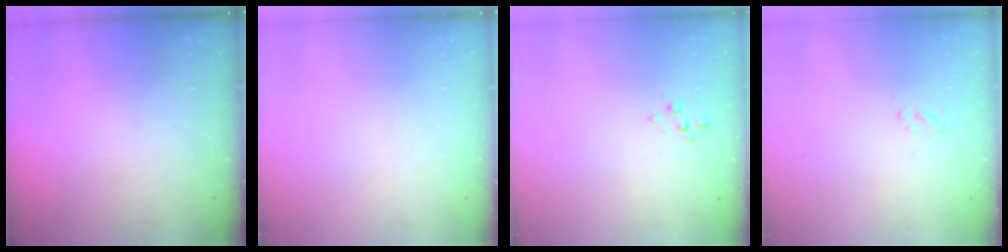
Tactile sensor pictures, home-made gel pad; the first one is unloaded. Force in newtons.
{"total": 0.0}
{"total": 2.4, "press": 2.3, "slide": 0.8}
{"total": 1.4, "press": 1.0, "slide": 0.9}